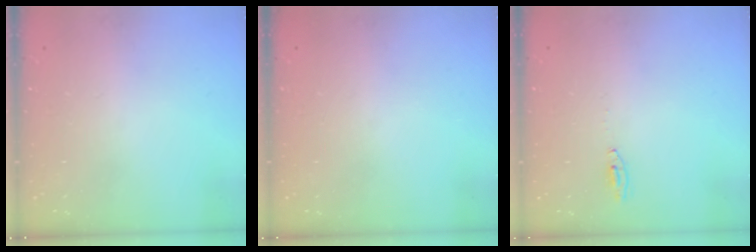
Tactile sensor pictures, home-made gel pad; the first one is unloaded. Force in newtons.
{"total": 0.0}
{"total": 2.2, "press": 2.2, "slide": 0.2}